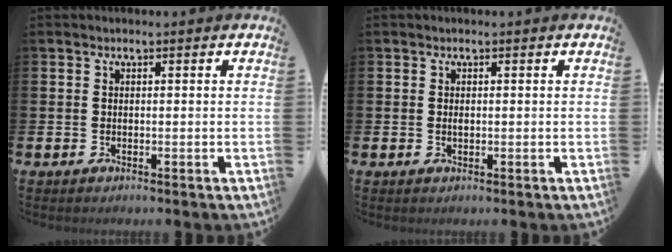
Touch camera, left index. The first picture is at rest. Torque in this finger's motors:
{"motor_torque": [0.27, -0.06, 0.04, 0.00]}